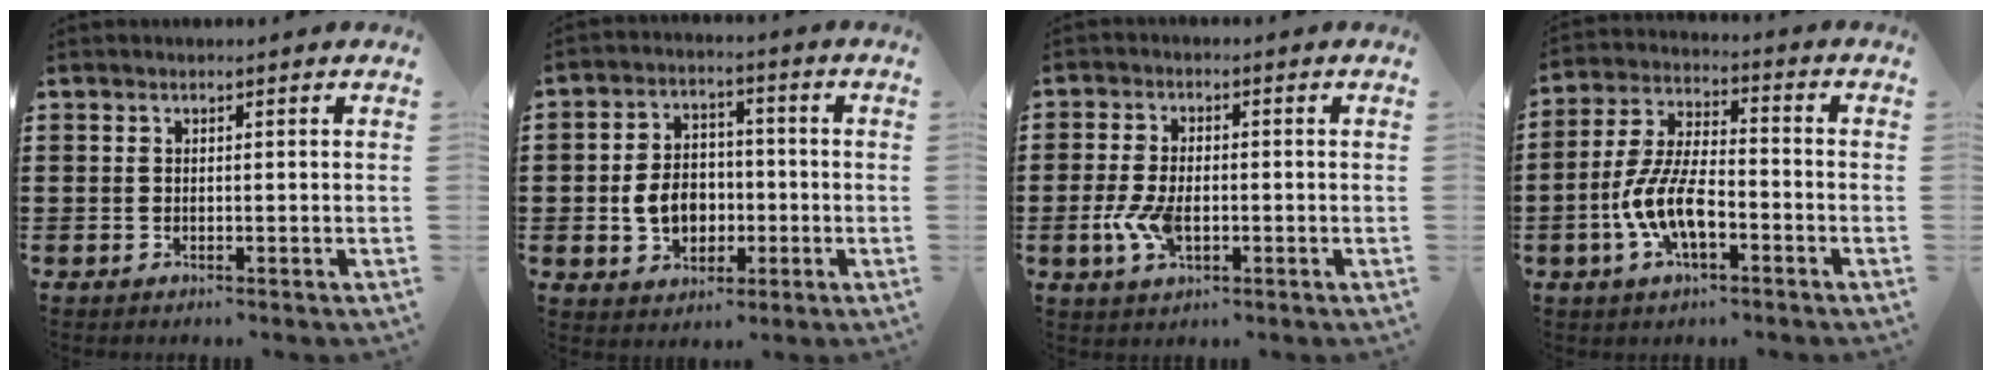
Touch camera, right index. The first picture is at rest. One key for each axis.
{"total": 6.7, "fx": -1.2, "fy": 5.2, "fz": 4.0, "tx": -0.072, "ty": 0.004, "tz": -0.026}
{"total": 5.8, "fx": -1.3, "fy": 2.9, "fz": 4.8, "tx": -0.117, "ty": -0.009, "tz": -0.028}
{"total": 8.9, "fx": -3.3, "fy": 3.7, "fz": 7.4, "tx": -0.173, "ty": -0.005, "tz": -0.068}